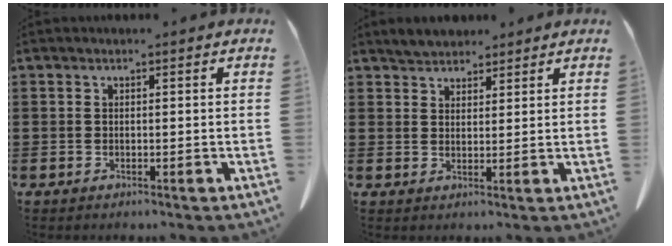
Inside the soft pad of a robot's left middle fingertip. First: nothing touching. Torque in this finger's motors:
{"motor_torque": [0.11, 0.09, 0.03, 0.04]}